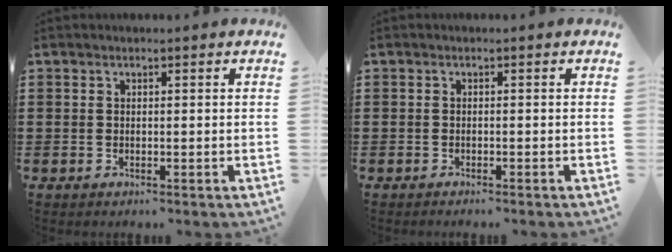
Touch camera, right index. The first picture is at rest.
{"total": 0.6, "force": [-0.5, -0.2, 0.2], "torque": [-0.006, -0.005, -0.008]}